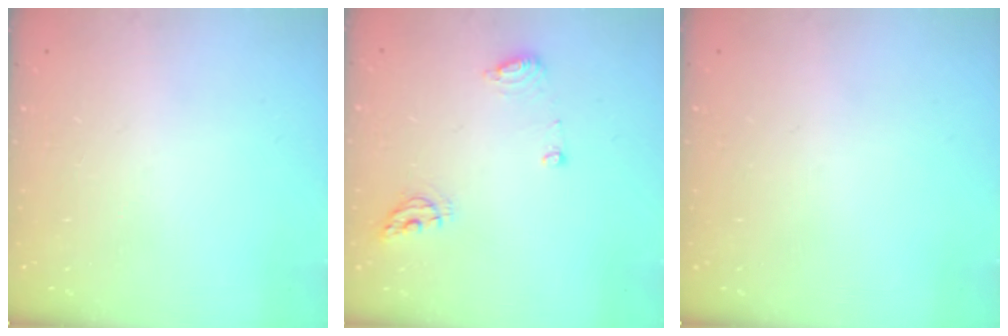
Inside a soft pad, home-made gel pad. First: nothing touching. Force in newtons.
{"total": 6.9, "press": 6.8, "slide": 0.9}
{"total": 0.0}